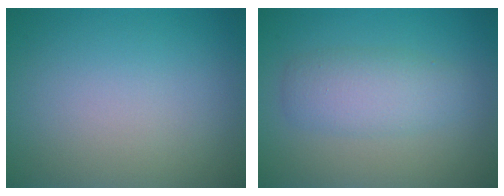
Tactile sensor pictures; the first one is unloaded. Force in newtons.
{"total": 2.3, "press": 2.3, "slide": 0.2}